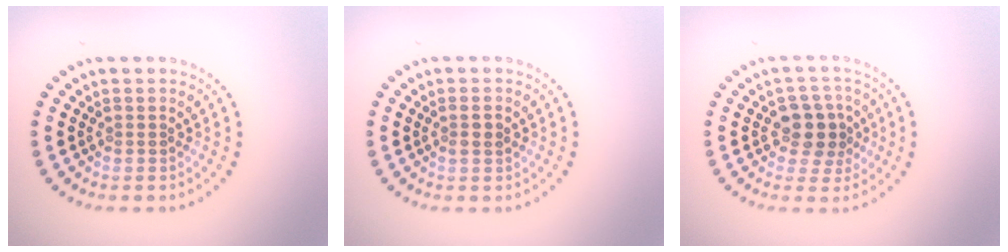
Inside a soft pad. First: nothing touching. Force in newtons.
{"total": 1.2, "press": 1.1, "slide": 0.4}
{"total": 3.6, "press": 3.4, "slide": 1.3}